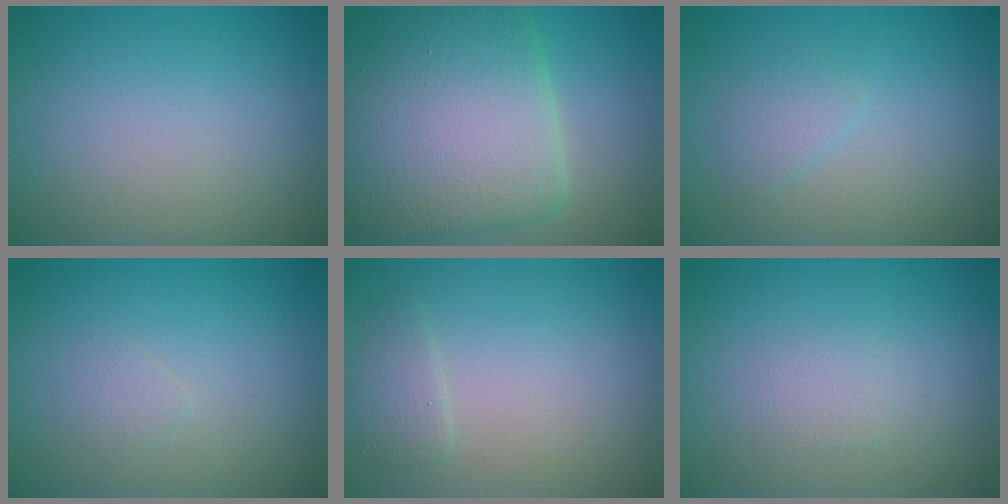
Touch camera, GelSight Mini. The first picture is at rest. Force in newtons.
{"total": 10.6, "press": 10.6, "slide": 0.1}
{"total": 1.3, "press": 1.3, "slide": 0.1}
{"total": 0.8, "press": 0.8, "slide": 0.0}
{"total": 1.4, "press": 1.4, "slide": 0.1}
{"total": 1.1, "press": 1.1, "slide": 0.1}